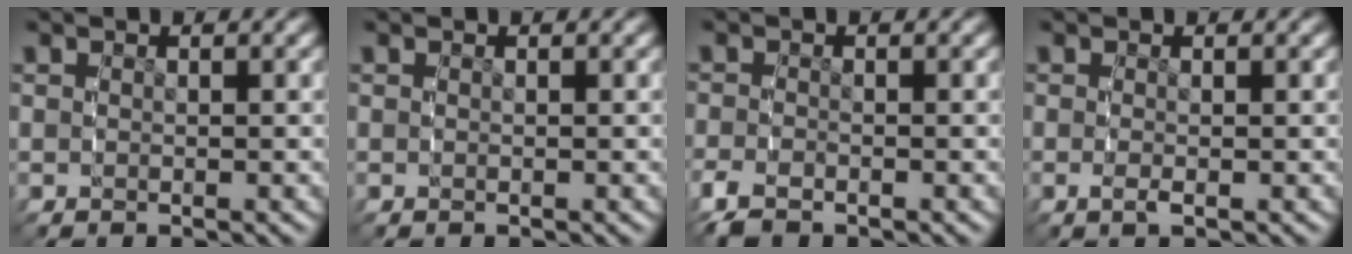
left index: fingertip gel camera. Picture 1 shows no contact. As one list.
[{"total": 0.0}, {"total": 1.9, "force": [-1.5, 0.7, 0.8], "torque": [-0.026, -0.007, -0.025]}, {"total": 0.9, "force": [-0.4, -0.1, 0.8], "torque": [-0.026, -0.006, -0.004]}]